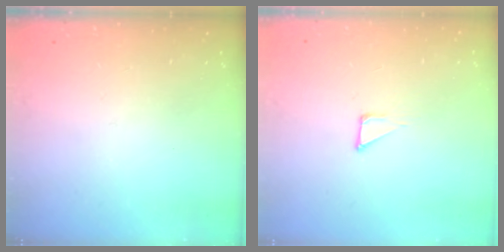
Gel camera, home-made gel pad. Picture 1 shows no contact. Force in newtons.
{"total": 2.7, "press": 2.7, "slide": 0.3}